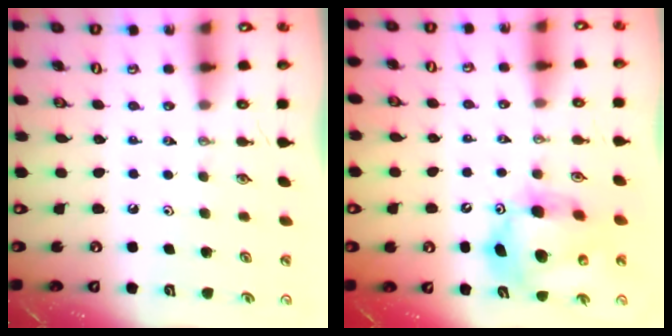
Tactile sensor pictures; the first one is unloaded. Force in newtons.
{"total": 13.4, "press": 13.3, "slide": 1.4}